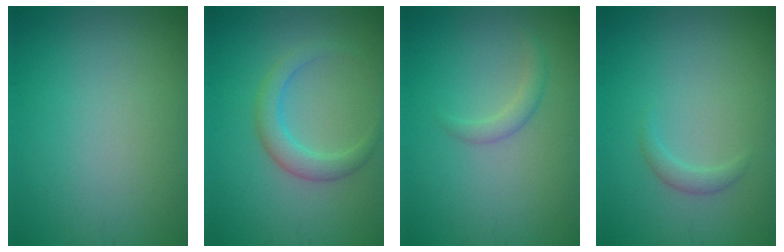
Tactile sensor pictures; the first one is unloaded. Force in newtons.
{"total": 2.8, "press": 2.8, "slide": 0.2}
{"total": 1.4, "press": 1.4, "slide": 0.0}
{"total": 1.2, "press": 1.2, "slide": 0.1}